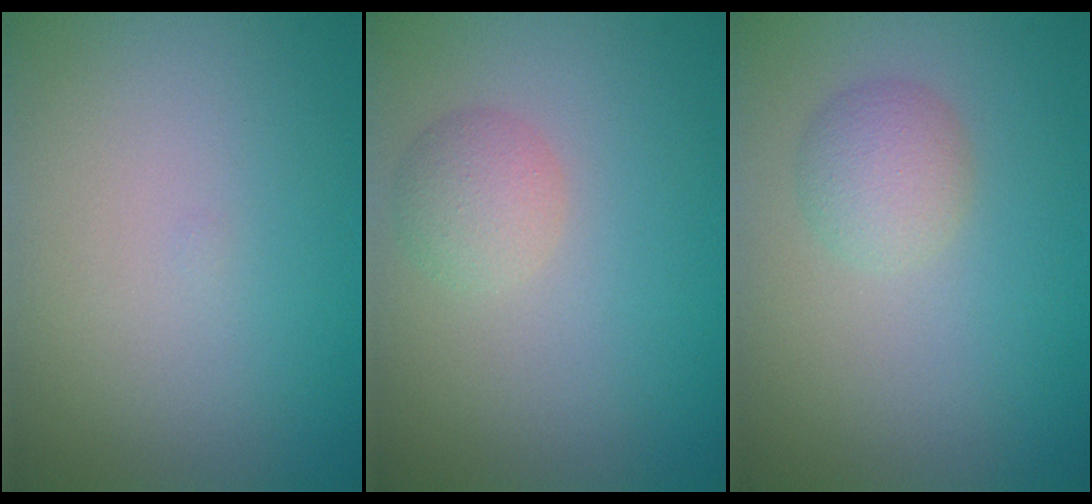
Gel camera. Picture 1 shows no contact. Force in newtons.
{"total": 2.2, "press": 2.2, "slide": 0.1}
{"total": 2.5, "press": 2.5, "slide": 0.1}